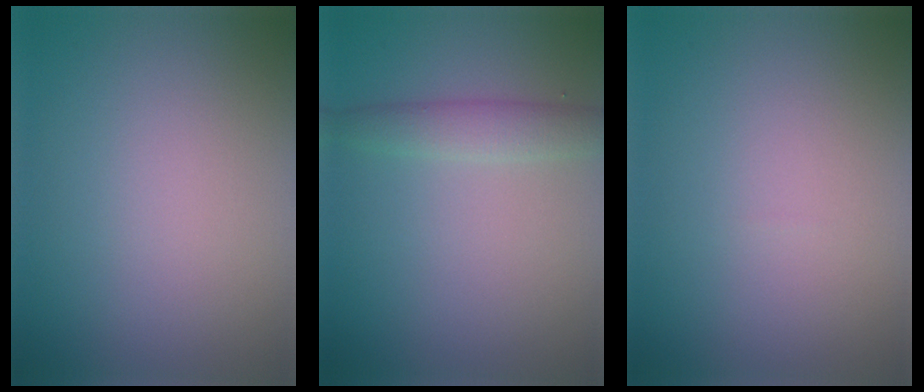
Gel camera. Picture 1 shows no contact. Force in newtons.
{"total": 2.4, "press": 2.4, "slide": 0.1}
{"total": 0.0}